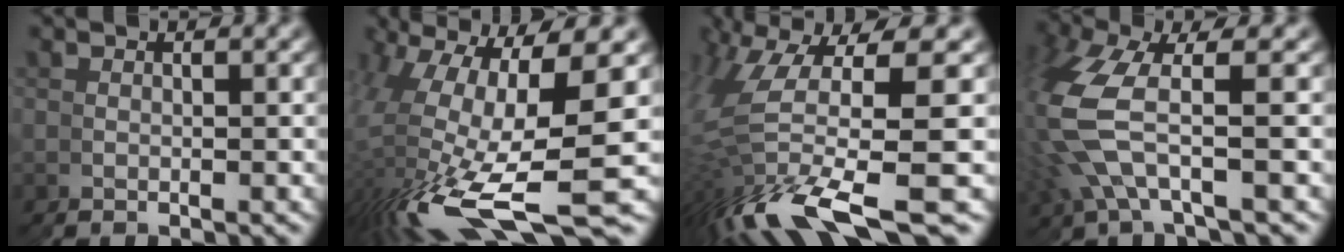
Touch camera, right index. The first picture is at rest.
{"total": 8.2, "force": [-0.7, 3.7, 7.3], "torque": [-0.186, -0.012, 0.003]}
{"total": 6.8, "force": [0.6, 2.8, 6.2], "torque": [-0.149, 0.005, 0.015]}
{"total": 5.8, "force": [1.9, 3.7, 4.0], "torque": [-0.132, 0.005, 0.034]}